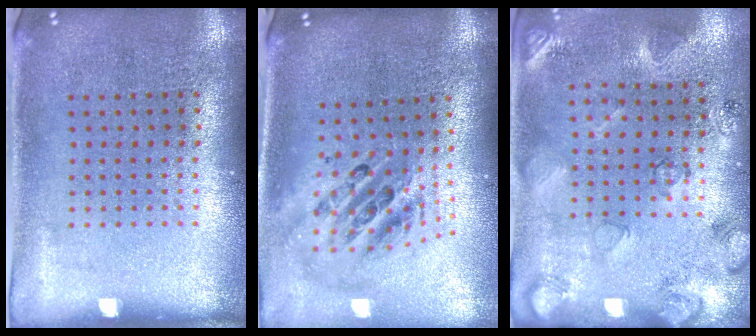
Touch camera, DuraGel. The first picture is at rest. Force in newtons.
{"total": 2.4, "press": 1.7, "slide": 1.6}
{"total": 2.2, "press": 1.9, "slide": 1.1}